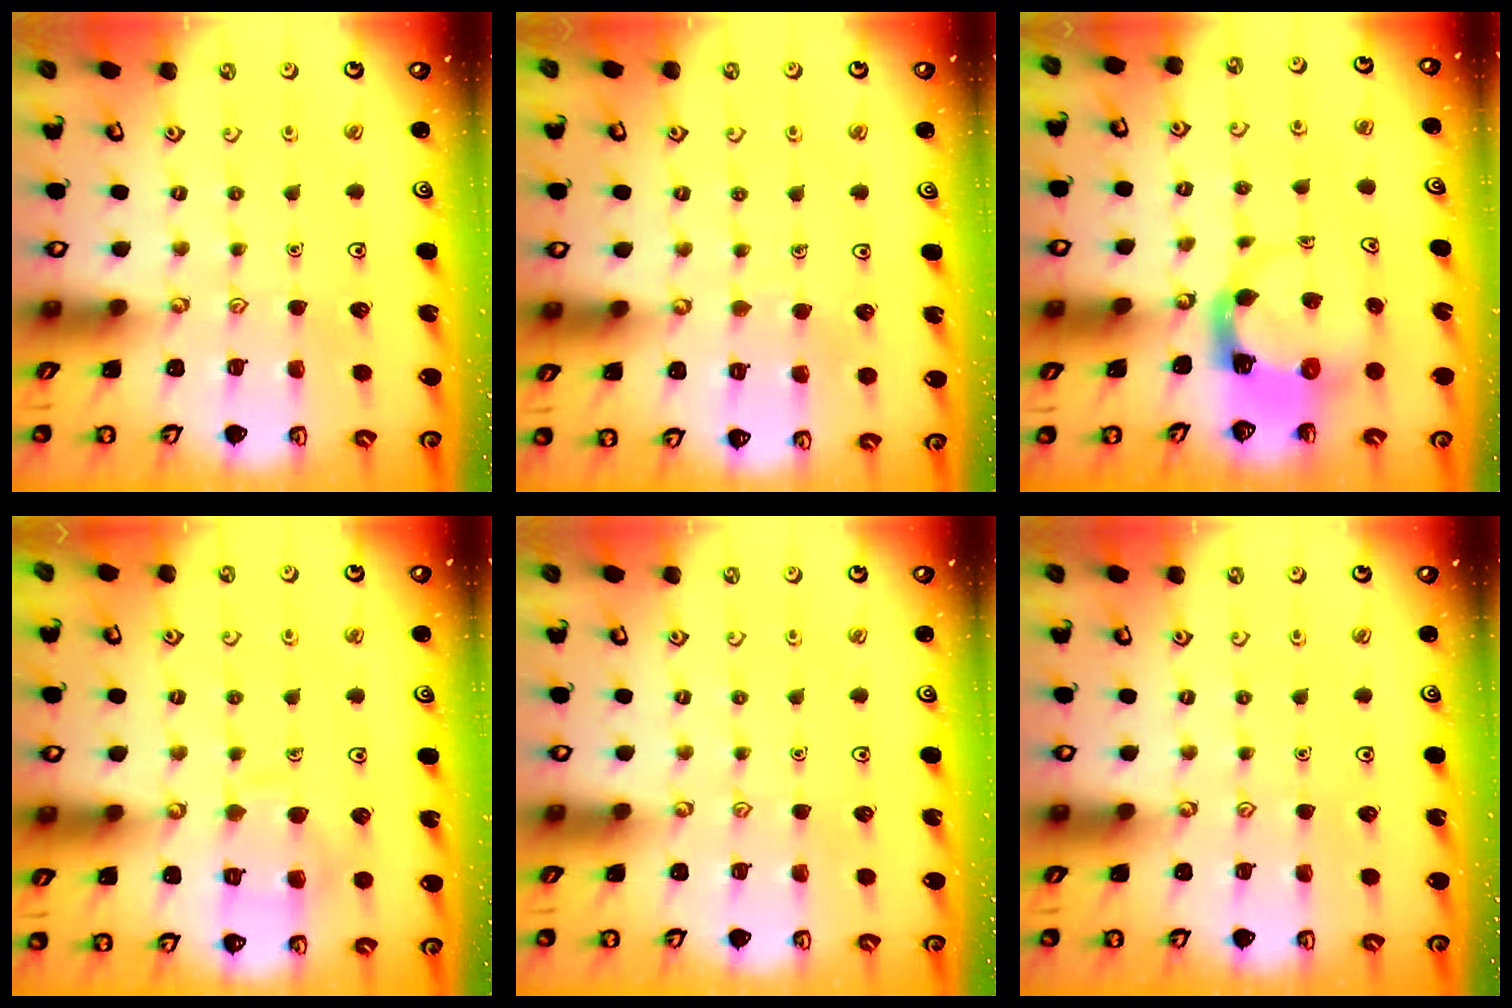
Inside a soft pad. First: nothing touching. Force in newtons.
{"total": 2.9, "press": 2.9, "slide": 0.2}
{"total": 3.9, "press": 3.8, "slide": 0.6}
{"total": 8.5, "press": 8.5, "slide": 0.8}
{"total": 0.0}
{"total": 0.0}